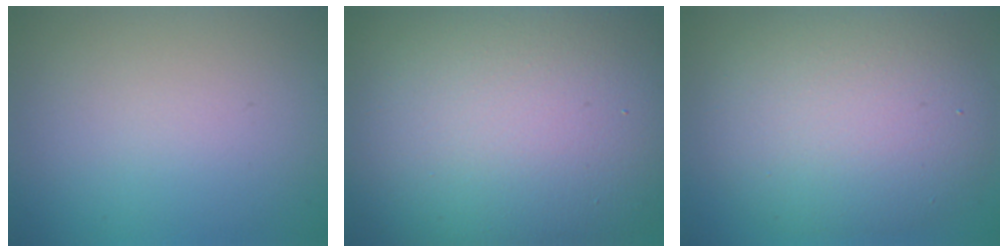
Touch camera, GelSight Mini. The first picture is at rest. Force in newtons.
{"total": 18.4, "press": 18.4, "slide": 0.8}
{"total": 9.1, "press": 9.1, "slide": 0.6}